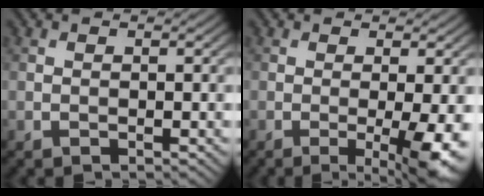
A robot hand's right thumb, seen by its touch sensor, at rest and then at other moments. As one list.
[{"total": 6.0, "force": [-1.4, 0.9, 5.8], "torque": [-0.093, -0.006, -0.017]}]